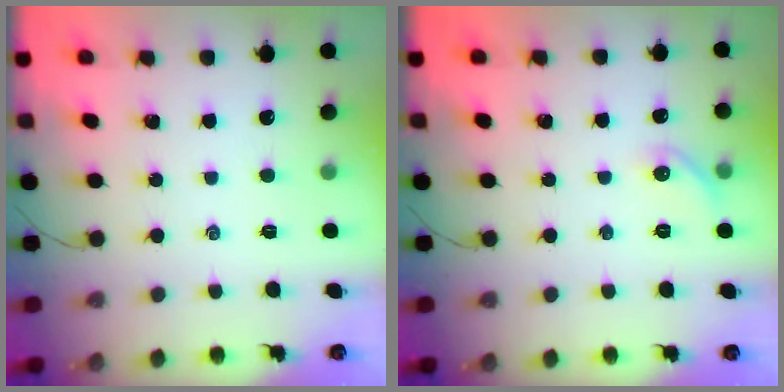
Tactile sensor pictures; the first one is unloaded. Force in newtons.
{"total": 5.8, "press": 5.6, "slide": 1.2}